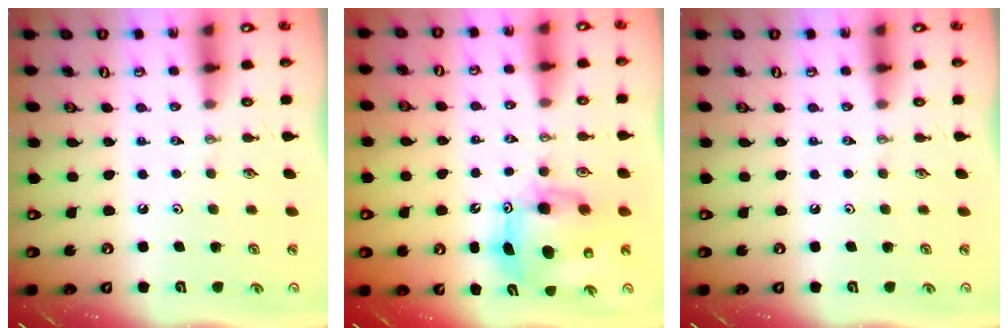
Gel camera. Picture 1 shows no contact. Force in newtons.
{"total": 9.7, "press": 9.7, "slide": 0.9}
{"total": 0.0}